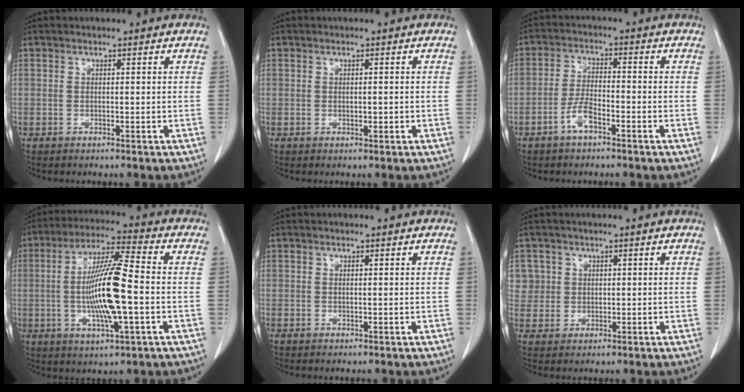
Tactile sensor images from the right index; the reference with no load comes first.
{"total": 0.8, "force": [-0.1, 0.3, 0.8], "torque": [-0.014, -0.001, -0.001]}
{"total": 4.3, "force": [-2.6, 1.1, 3.2], "torque": [-0.068, 0.005, -0.052]}
{"total": 13.6, "force": [-1.6, 1.2, 13.5], "torque": [-0.257, -0.003, -0.031]}
{"total": 0.0}
{"total": 4.0, "force": [1.4, 3.7, -0.2], "torque": [0.022, 0.007, 0.027]}